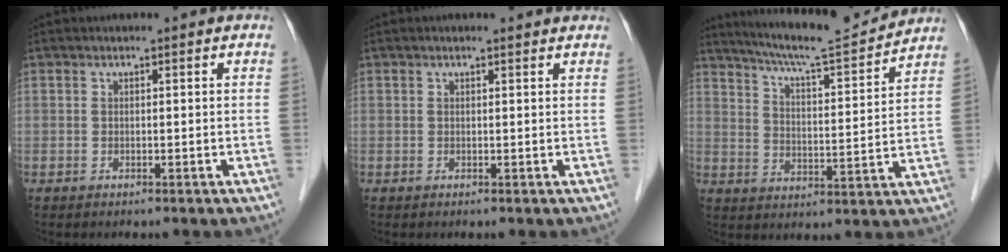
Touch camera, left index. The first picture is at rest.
{"total": 1.6, "force": [1.5, 0.2, 0.5], "torque": [-0.013, 0.005, 0.010]}
{"total": 13.9, "force": [13.1, -0.1, 4.7], "torque": [-0.083, -0.007, 0.196]}